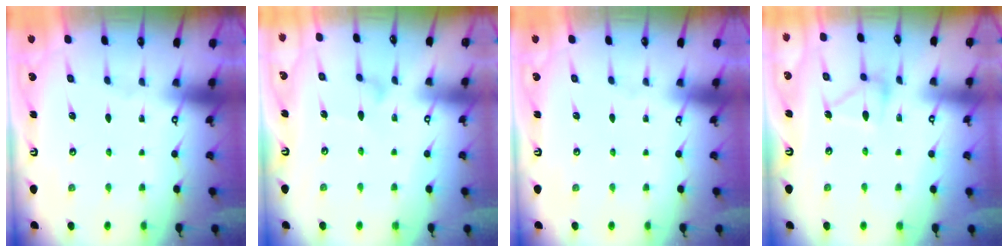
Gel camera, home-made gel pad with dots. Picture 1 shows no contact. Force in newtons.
{"total": 4.3, "press": 4.3, "slide": 0.1}
{"total": 0.0}
{"total": 12.5, "press": 12.5, "slide": 0.7}